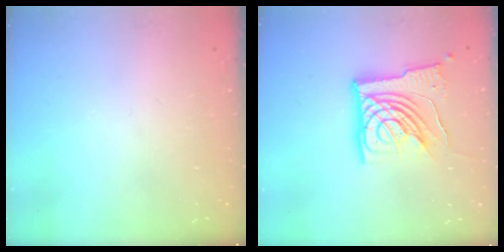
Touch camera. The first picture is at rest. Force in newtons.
{"total": 15.6, "press": 15.5, "slide": 1.6}